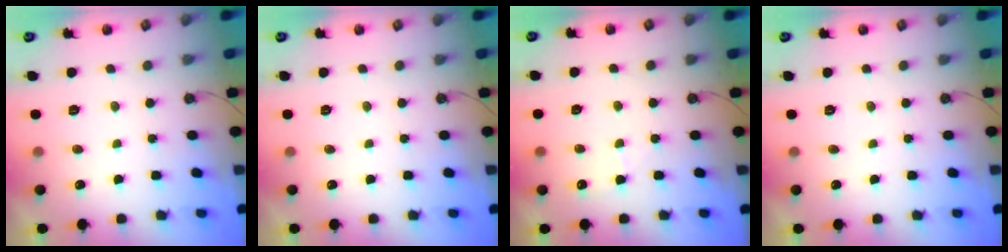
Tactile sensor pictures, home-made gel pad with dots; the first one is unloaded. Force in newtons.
{"total": 0.0}
{"total": 4.3, "press": 4.2, "slide": 0.5}
{"total": 0.0}